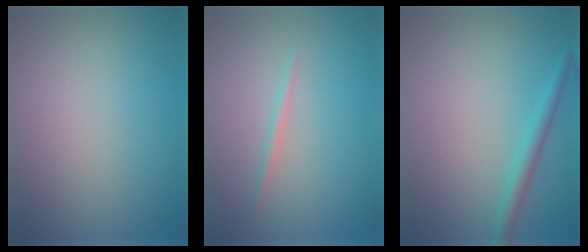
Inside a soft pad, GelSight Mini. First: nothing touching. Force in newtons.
{"total": 0.8, "press": 0.8, "slide": 0.0}
{"total": 1.9, "press": 1.9, "slide": 0.1}